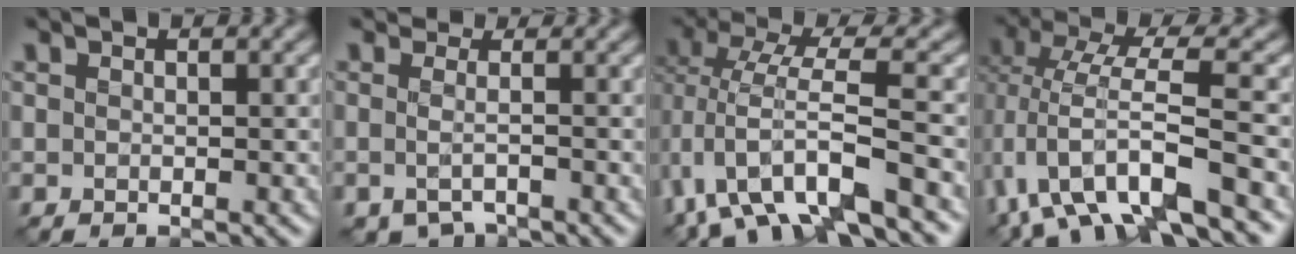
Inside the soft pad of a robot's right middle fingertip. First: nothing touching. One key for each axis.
{"total": 2.2, "fx": -1.1, "fy": 1.5, "fz": 1.2, "tx": -0.005, "ty": 0.002, "tz": -0.019}
{"total": 6.4, "fx": -2.8, "fy": 2.3, "fz": 5.3, "tx": -0.096, "ty": -0.005, "tz": -0.055}
{"total": 7.0, "fx": -2.6, "fy": 2.2, "fz": 6.1, "tx": -0.115, "ty": -0.002, "tz": -0.054}